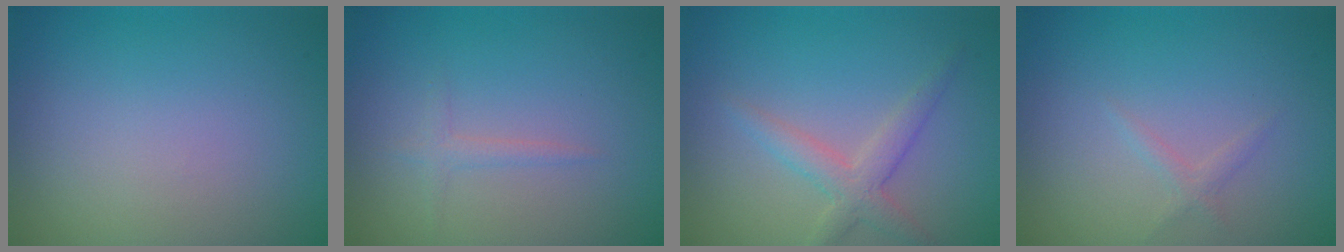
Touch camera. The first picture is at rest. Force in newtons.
{"total": 1.3, "press": 1.3, "slide": 0.0}
{"total": 2.7, "press": 2.7, "slide": 0.1}
{"total": 0.9, "press": 0.9, "slide": 0.0}